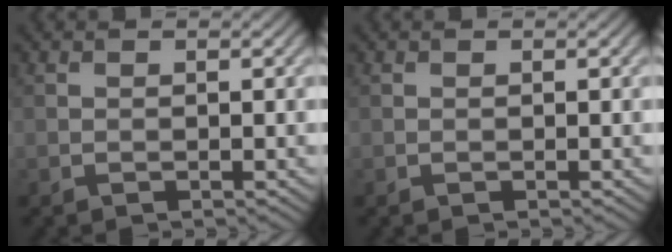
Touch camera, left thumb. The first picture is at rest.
{"total": 0.0}